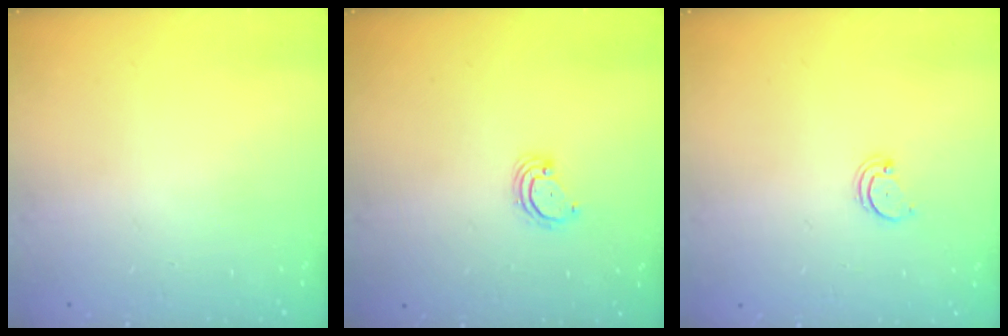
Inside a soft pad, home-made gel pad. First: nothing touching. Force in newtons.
{"total": 2.9, "press": 2.9, "slide": 0.3}
{"total": 2.0, "press": 2.0, "slide": 0.2}